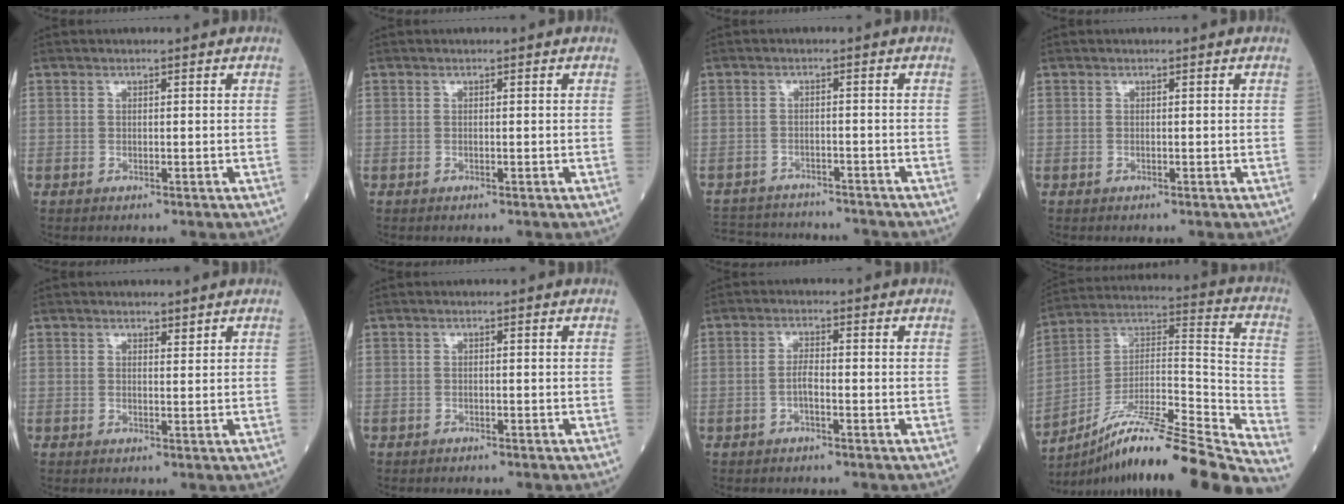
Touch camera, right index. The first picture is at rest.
{"total": 0.0}
{"total": 11.4, "force": [-10.7, 3.1, 2.7], "torque": [-0.058, 0.004, -0.149]}
{"total": 0.0}
{"total": 1.0, "force": [0.9, 0.2, 0.3], "torque": [-0.010, -0.005, 0.015]}
{"total": 0.6, "force": [-0.5, 0.3, 0.0], "torque": [-0.011, 0.000, -0.015]}
{"total": 2.2, "force": [-0.9, 0.4, 1.9], "torque": [-0.036, 0.002, -0.018]}
{"total": 25.2, "force": [-21.1, -0.8, 13.9], "torque": [-0.186, 0.000, -0.350]}